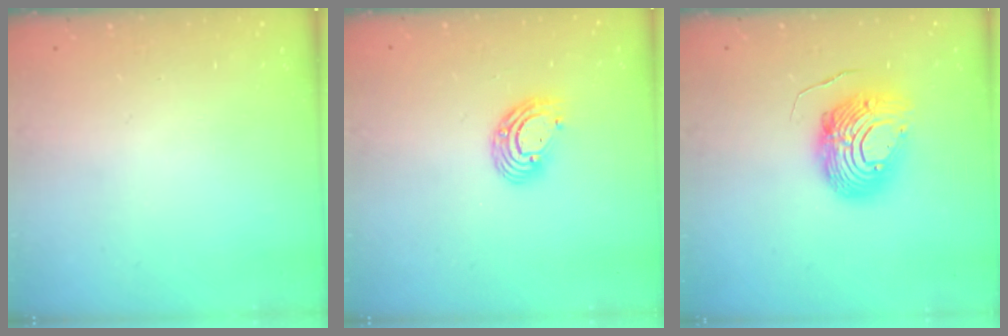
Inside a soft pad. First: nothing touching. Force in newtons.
{"total": 8.4, "press": 8.3, "slide": 1.1}
{"total": 12.2, "press": 12.2, "slide": 1.2}